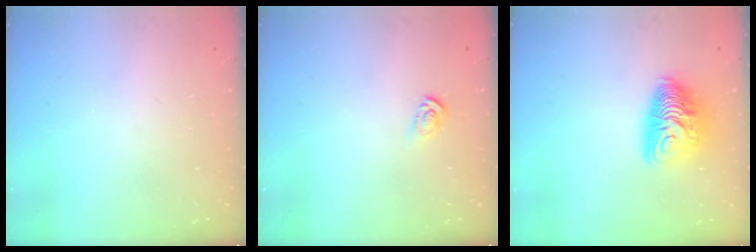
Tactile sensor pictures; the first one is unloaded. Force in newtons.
{"total": 3.1, "press": 3.1, "slide": 0.0}
{"total": 10.6, "press": 10.6, "slide": 0.8}